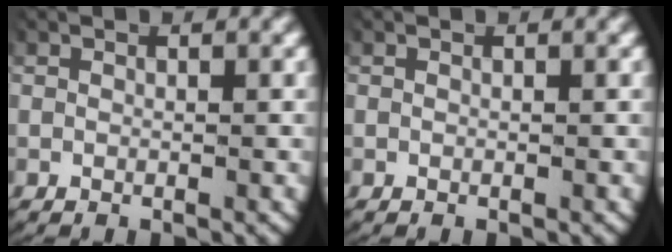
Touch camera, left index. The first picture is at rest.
{"total": 0.0}